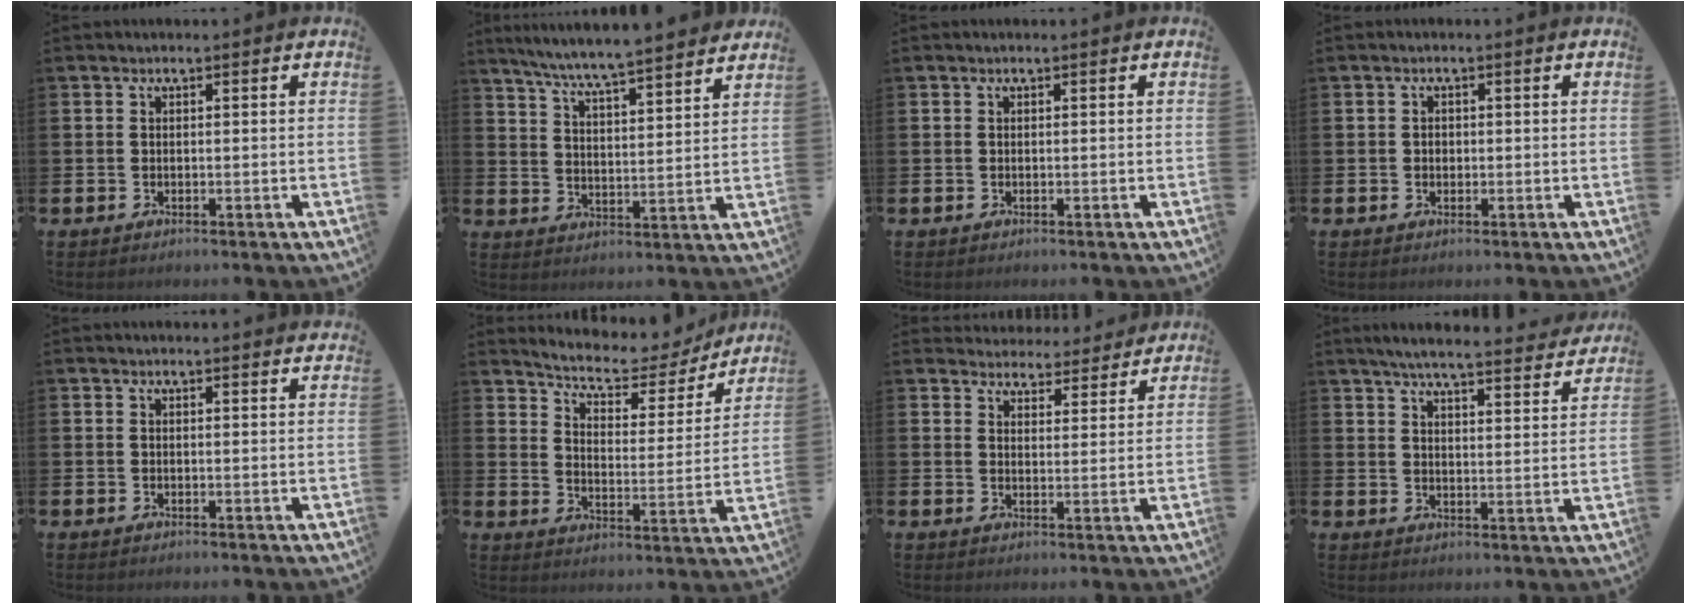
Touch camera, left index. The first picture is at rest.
{"total": 6.9, "force": [6.6, -0.4, 2.0], "torque": [-0.063, -0.048, 0.114]}
{"total": 0.0}
{"total": 1.0, "force": [0.0, 0.8, 0.4], "torque": [0.000, 0.004, -0.004]}
{"total": 0.8, "force": [0.8, -0.1, 0.1], "torque": [0.010, -0.007, 0.012]}
{"total": 6.4, "force": [5.7, 2.2, 1.7], "torque": [-0.061, -0.042, 0.092]}
{"total": 4.3, "force": [4.1, 1.1, -0.3], "torque": [-0.002, -0.034, 0.071]}
{"total": 6.0, "force": [5.7, 0.3, 1.8], "torque": [-0.042, -0.041, 0.097]}